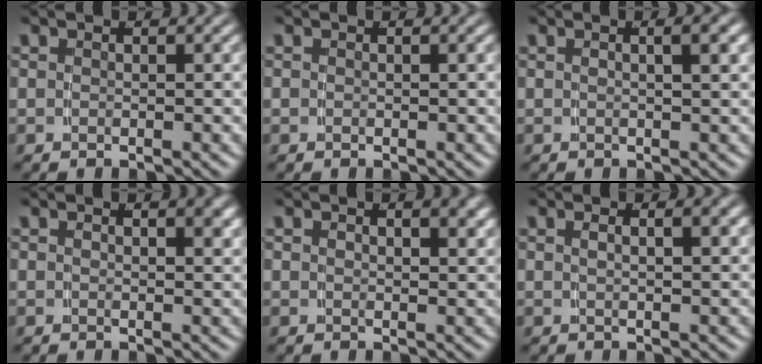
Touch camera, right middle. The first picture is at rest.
{"total": 0.0}
{"total": 1.6, "force": [0.3, -0.7, 1.4], "torque": [-0.016, 0.005, 0.010]}
{"total": 1.0, "force": [0.6, -0.1, 0.9], "torque": [-0.010, -0.004, 0.015]}
{"total": 1.1, "force": [0.8, 0.0, 0.8], "torque": [-0.009, -0.004, 0.018]}
{"total": 1.5, "force": [0.4, -0.6, 1.4], "torque": [-0.015, 0.003, 0.011]}